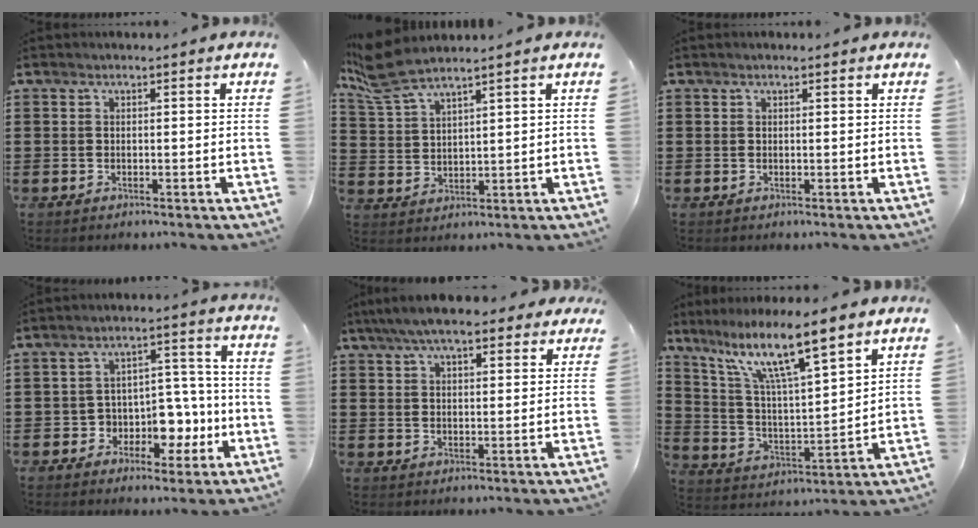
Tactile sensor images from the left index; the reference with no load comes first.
{"total": 6.5, "force": [5.3, 0.9, 3.8], "torque": [-0.099, -0.015, 0.095]}
{"total": 0.6, "force": [0.4, 0.2, 0.4], "torque": [-0.008, 0.002, 0.007]}
{"total": 6.9, "force": [-1.7, 5.9, 3.1], "torque": [-0.053, 0.005, -0.029]}
{"total": 7.5, "force": [6.2, 1.7, 3.8], "torque": [-0.091, -0.004, 0.113]}
{"total": 11.7, "force": [8.2, 1.6, 8.2], "torque": [-0.175, -0.041, 0.135]}